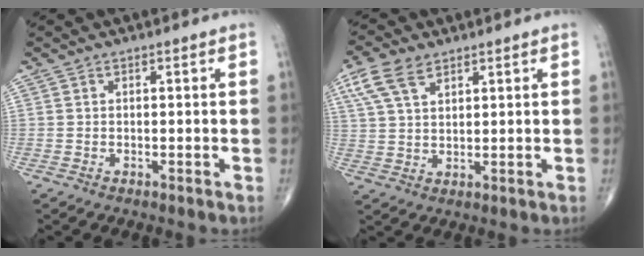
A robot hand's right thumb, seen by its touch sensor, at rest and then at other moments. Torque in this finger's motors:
{"motor_torque": [-0.33, -0.20, 0.50, 0.09, 0.12]}